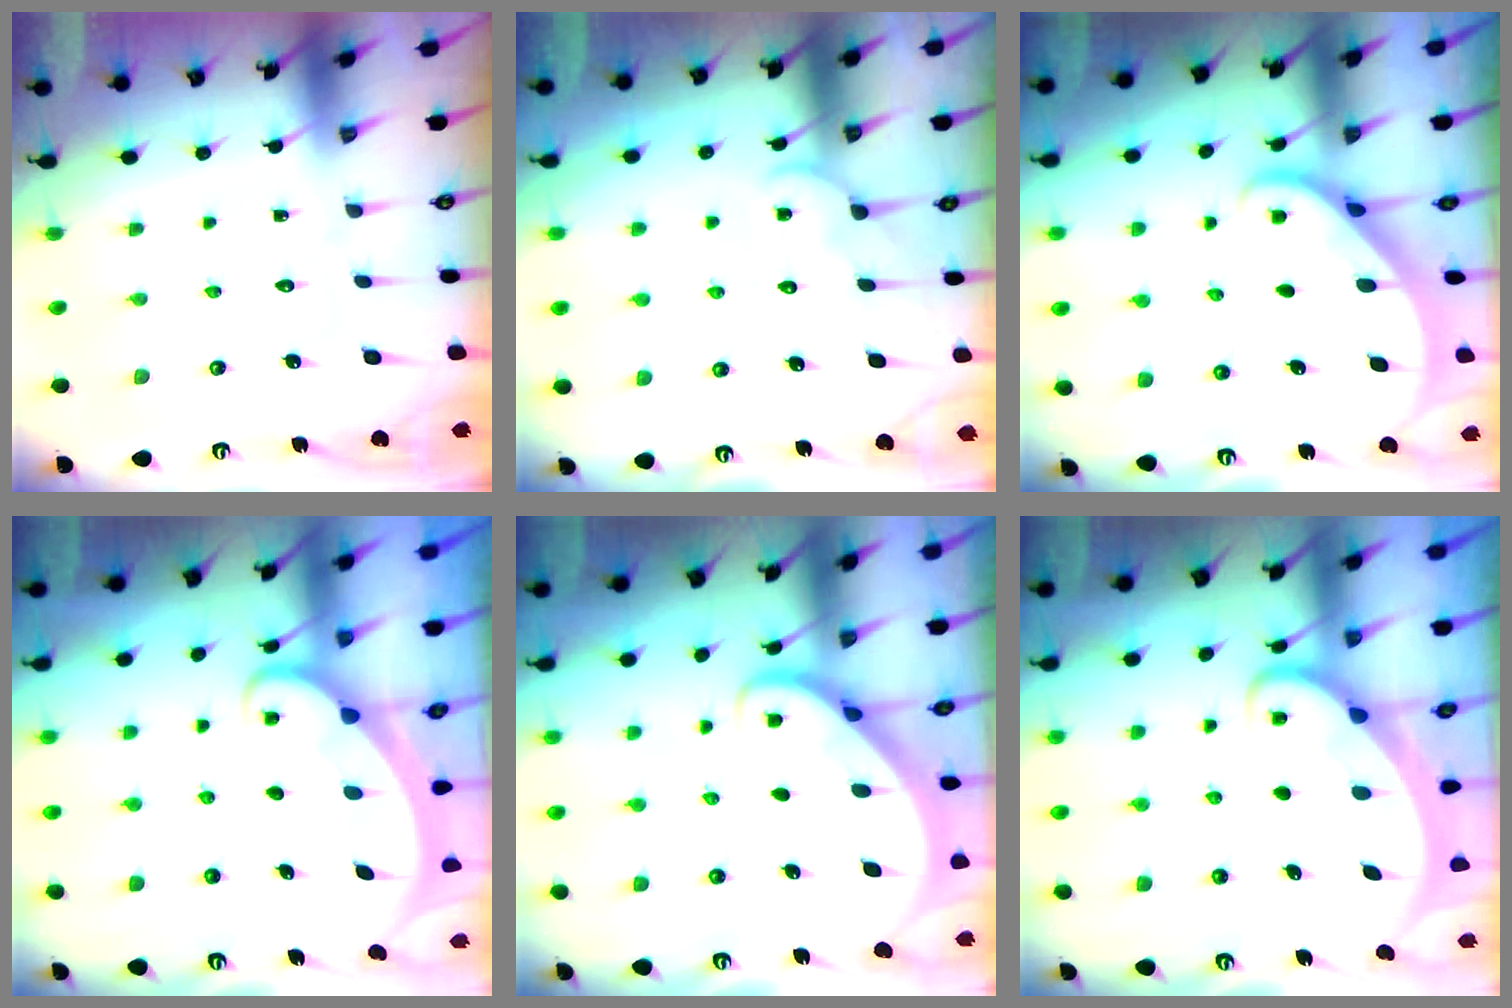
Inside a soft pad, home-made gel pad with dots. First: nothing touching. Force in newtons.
{"total": 6.6, "press": 6.6, "slide": 0.6}
{"total": 2.2, "press": 2.2, "slide": 0.1}
{"total": 2.3, "press": 2.3, "slide": 0.3}
{"total": 2.8, "press": 2.8, "slide": 0.2}
{"total": 2.0, "press": 2.0, "slide": 0.3}